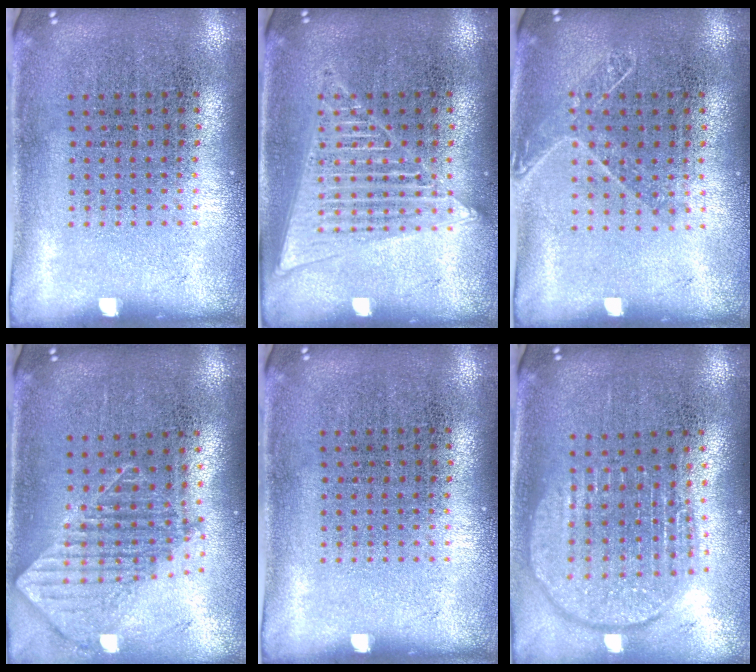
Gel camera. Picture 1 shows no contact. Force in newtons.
{"total": 2.7, "press": 2.7, "slide": 0.4}
{"total": 1.2, "press": 1.0, "slide": 0.6}
{"total": 1.8, "press": 1.4, "slide": 1.0}
{"total": 0.0}
{"total": 1.8, "press": 1.6, "slide": 1.0}